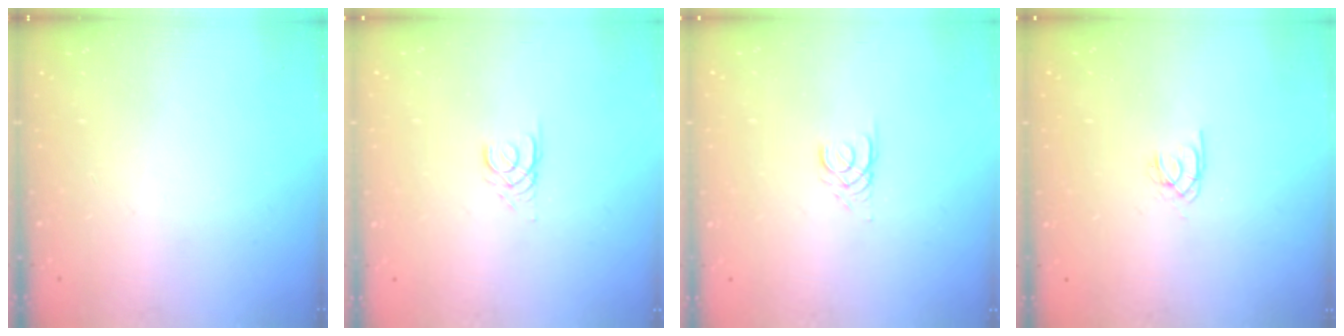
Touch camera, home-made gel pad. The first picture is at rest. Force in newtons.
{"total": 2.6, "press": 2.6, "slide": 0.3}
{"total": 2.6, "press": 2.6, "slide": 0.3}
{"total": 1.9, "press": 1.9, "slide": 0.2}